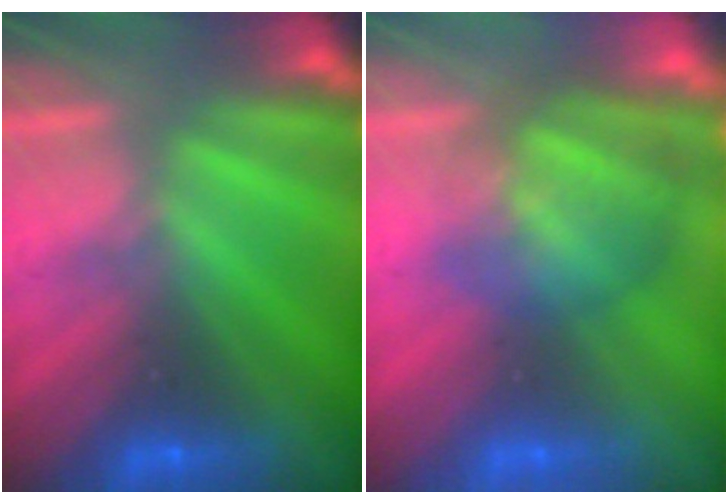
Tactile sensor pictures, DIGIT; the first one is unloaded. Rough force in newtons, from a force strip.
{"total": 3.4}